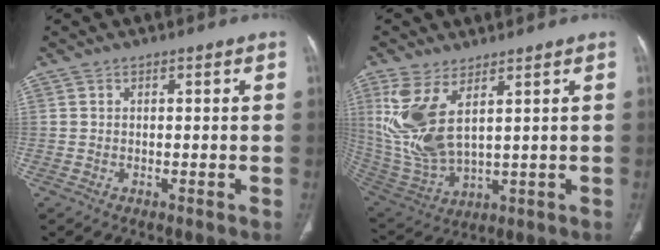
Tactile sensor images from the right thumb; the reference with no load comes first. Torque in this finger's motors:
{"motor_torque": [0.12, 0.40, 1.03, 1.05, 0.17]}